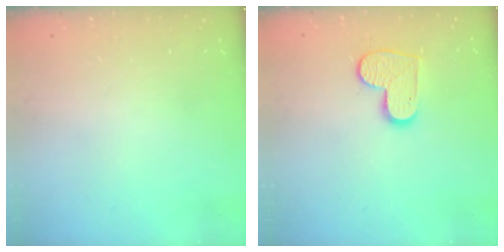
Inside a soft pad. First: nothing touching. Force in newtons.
{"total": 10.0, "press": 10.0, "slide": 0.9}